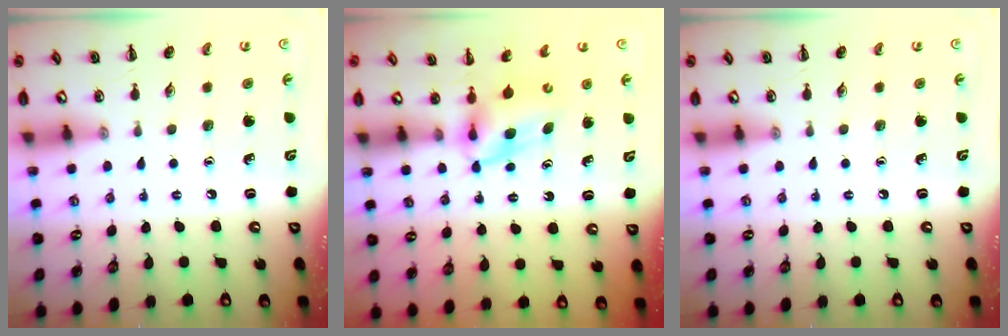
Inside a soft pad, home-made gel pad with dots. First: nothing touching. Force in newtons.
{"total": 5.1, "press": 5.1, "slide": 0.5}
{"total": 0.0}